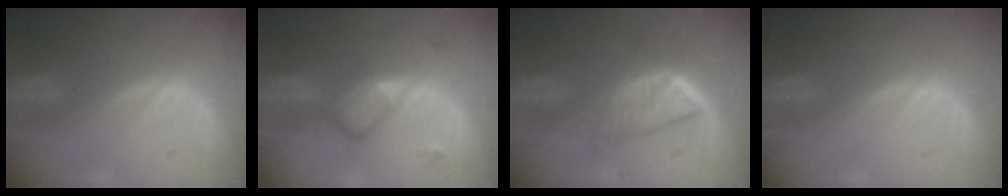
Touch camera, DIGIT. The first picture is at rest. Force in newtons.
{"total": 5.9, "press": 5.2, "slide": 2.8}
{"total": 6.6, "press": 5.5, "slide": 3.6}
{"total": 0.0}